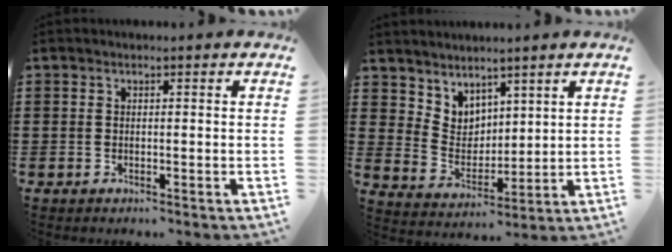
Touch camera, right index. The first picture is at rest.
{"total": 4.8, "force": [3.8, 2.9, -0.5], "torque": [-0.017, -0.018, 0.072]}